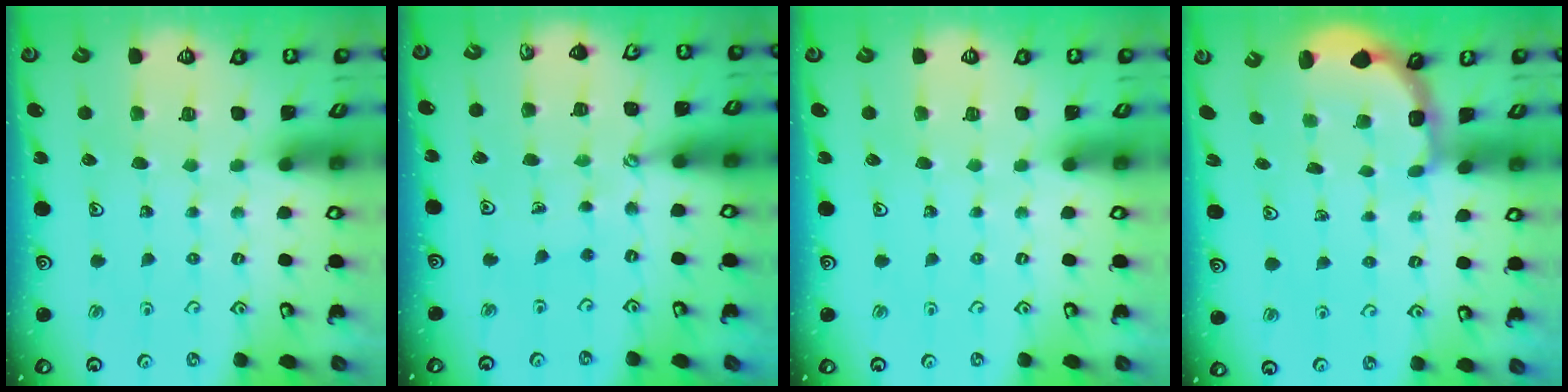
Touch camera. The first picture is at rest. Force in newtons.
{"total": 2.4, "press": 2.0, "slide": 1.3}
{"total": 0.0}
{"total": 2.7, "press": 2.3, "slide": 1.4}